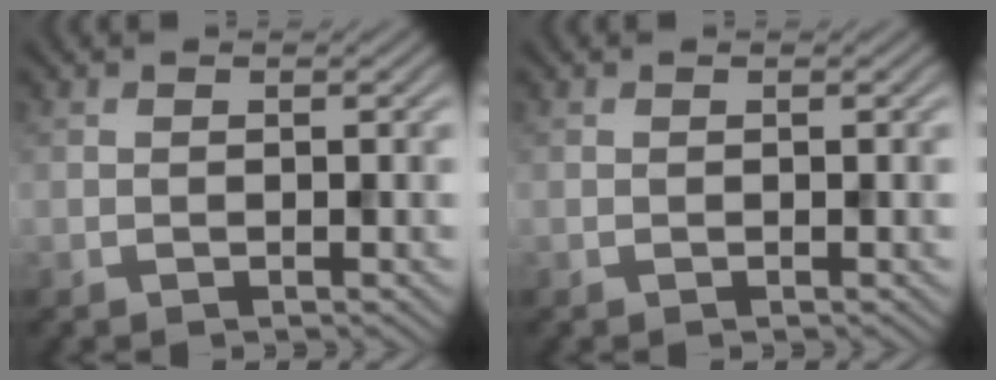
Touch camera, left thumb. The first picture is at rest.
{"total": 0.0}